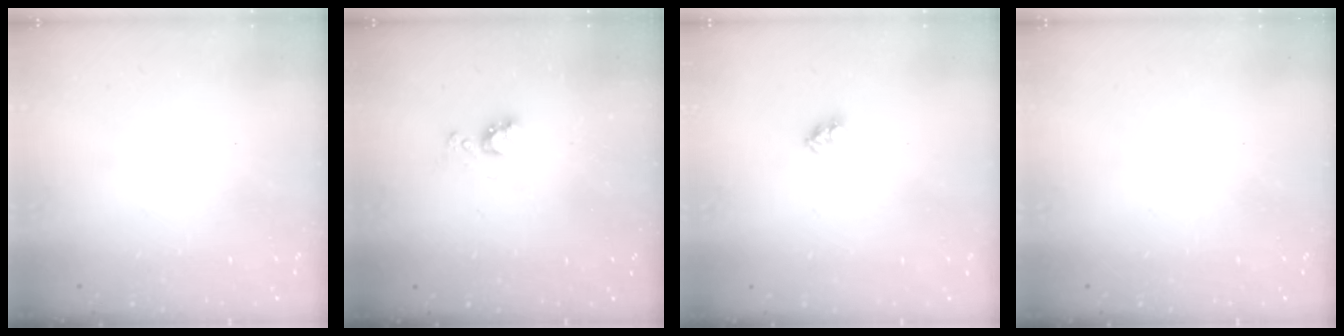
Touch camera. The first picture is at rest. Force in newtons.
{"total": 5.4, "press": 5.3, "slide": 0.7}
{"total": 2.4, "press": 2.4, "slide": 0.1}
{"total": 0.0}